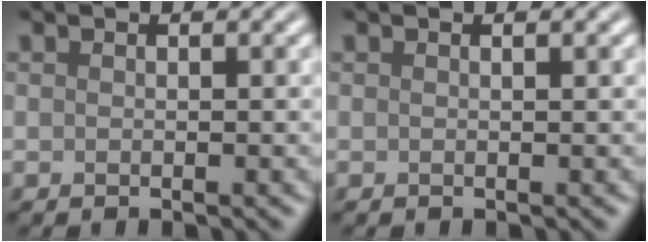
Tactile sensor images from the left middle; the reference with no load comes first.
{"total": 1.0, "force": [0.5, 0.4, 0.7], "torque": [-0.001, -0.004, -0.001]}